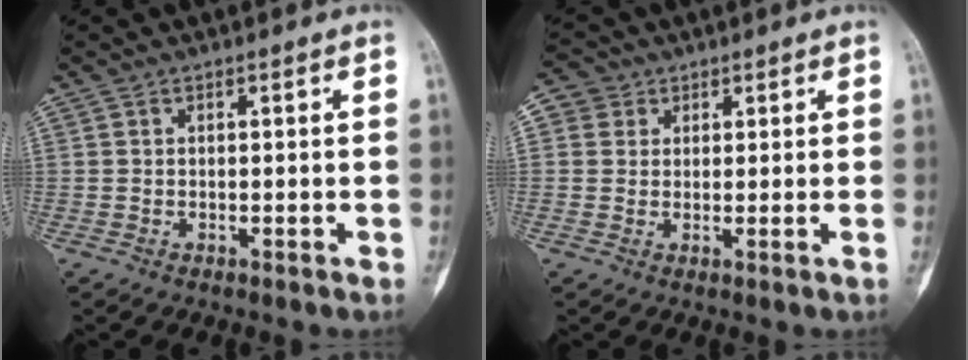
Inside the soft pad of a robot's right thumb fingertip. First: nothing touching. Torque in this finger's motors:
{"motor_torque": [-0.22, 1.40, 0.08, -0.08, -0.04]}